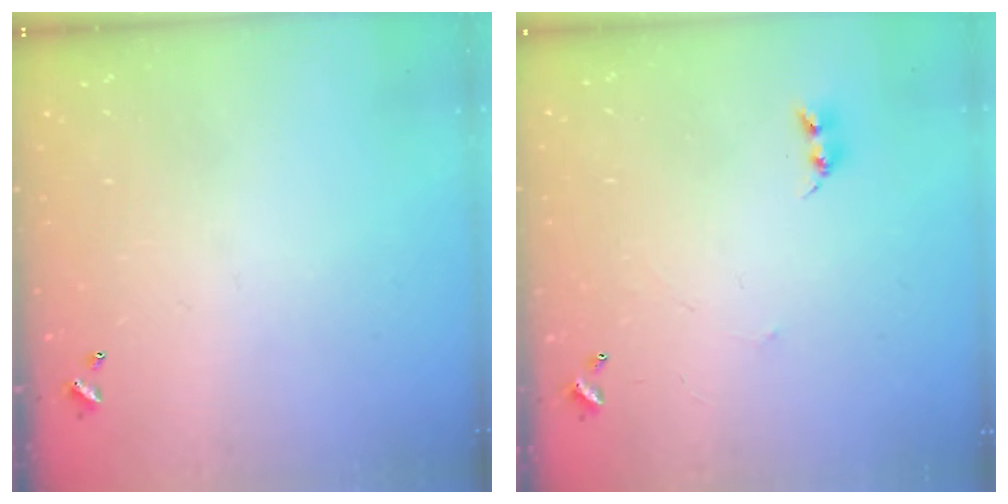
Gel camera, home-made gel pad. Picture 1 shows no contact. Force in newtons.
{"total": 2.4, "press": 2.4, "slide": 0.4}